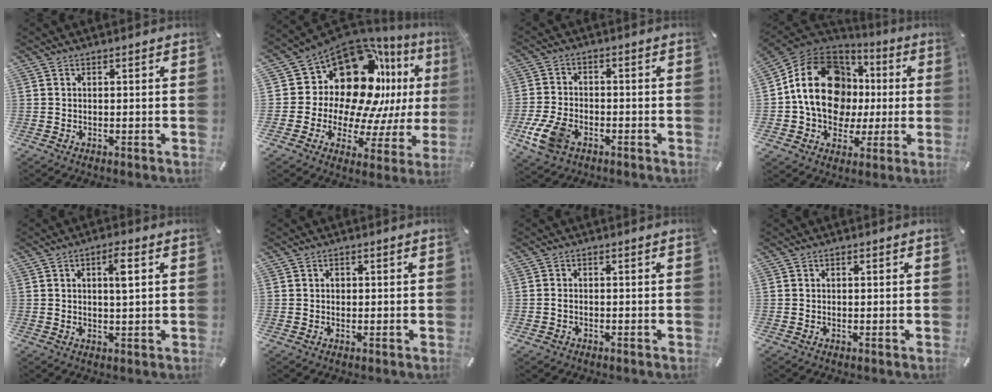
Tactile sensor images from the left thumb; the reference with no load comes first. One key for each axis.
{"total": 20.7, "fx": 9.4, "fy": 13.4, "fz": 12.6, "tx": -0.215, "ty": -0.101, "tz": 0.169}
{"total": 8.7, "fx": -3.9, "fy": 5.7, "fz": 5.4, "tx": -0.132, "ty": 0.007, "tz": -0.074}
{"total": 20.3, "fx": 1.5, "fy": 16.8, "fz": 11.4, "tx": -0.210, "ty": 0.000, "tz": 0.031}
{"total": 4.5, "fx": 1.4, "fy": 1.5, "fz": 4.1, "tx": -0.069, "ty": 0.002, "tz": 0.017}
{"total": 1.0, "fx": 0.0, "fy": 0.9, "fz": 0.4, "tx": -0.001, "ty": 0.001, "tz": -0.002}
{"total": 1.3, "fx": -0.5, "fy": 1.0, "fz": 0.7, "tx": -0.014, "ty": 0.003, "tz": -0.011}
{"total": 0.7, "fx": 0.0, "fy": 0.6, "fz": 0.2, "tx": -0.004, "ty": 0.005, "tz": -0.001}